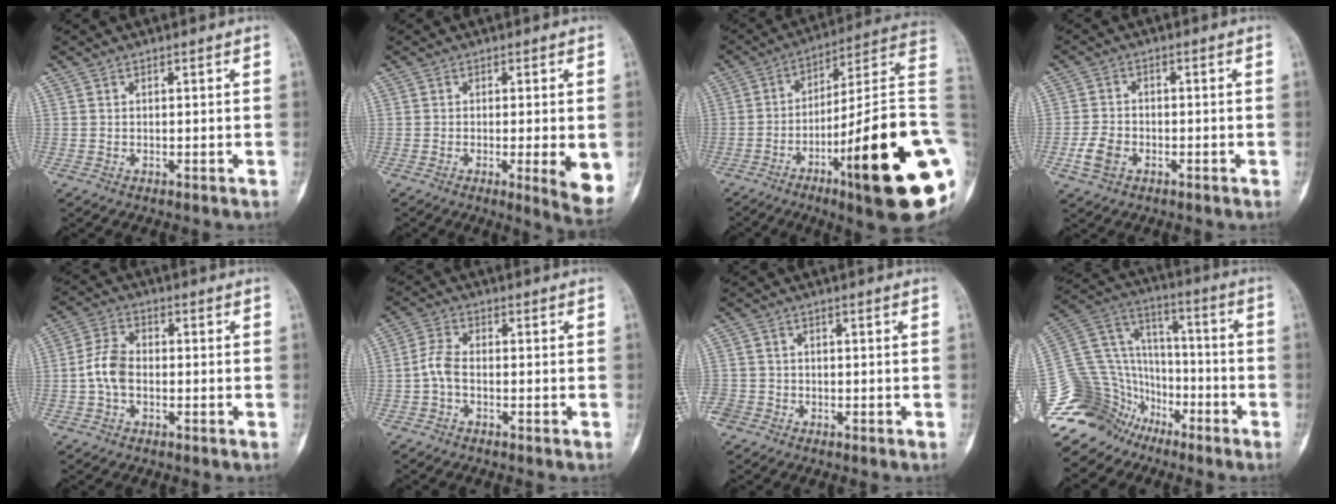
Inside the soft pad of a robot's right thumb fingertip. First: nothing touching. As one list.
[{"total": 7.2, "force": [-1.2, 1.4, 7.0], "torque": [-0.091, -0.017, -0.016]}, {"total": 26.4, "force": [-7.4, 3.7, 25.0], "torque": [-0.315, 0.030, -0.112]}, {"total": 4.6, "force": [-1.9, 3.2, 2.7], "torque": [-0.051, 0.009, -0.037]}, {"total": 6.0, "force": [-1.2, 3.9, 4.5], "torque": [-0.088, 0.020, -0.031]}, {"total": 3.7, "force": [-1.2, 1.8, 3.0], "torque": [-0.068, 0.013, -0.032]}, {"total": 3.5, "force": [-2.1, 2.8, 0.5], "torque": [-0.002, 0.012, -0.045]}, {"total": 21.7, "force": [-14.9, 14.5, 6.2], "torque": [-0.118, 0.106, -0.270]}]